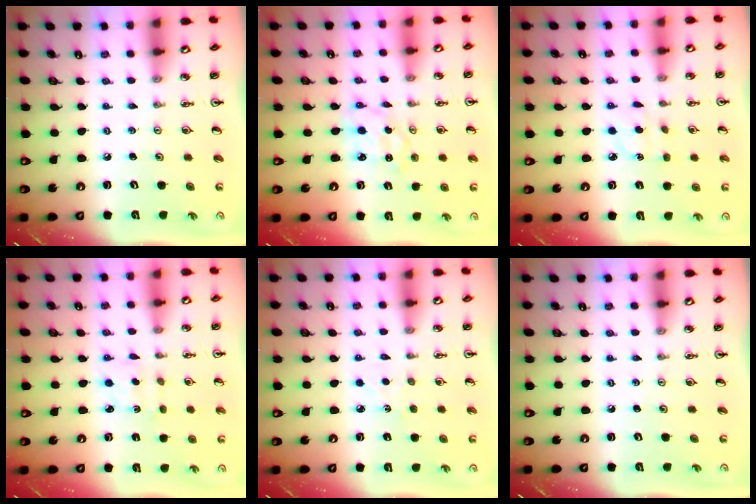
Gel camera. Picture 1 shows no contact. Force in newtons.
{"total": 1.7, "press": 1.7, "slide": 0.1}
{"total": 4.7, "press": 4.7, "slide": 0.5}
{"total": 1.6, "press": 1.5, "slide": 0.6}
{"total": 3.3, "press": 3.3, "slide": 0.4}
{"total": 0.0}